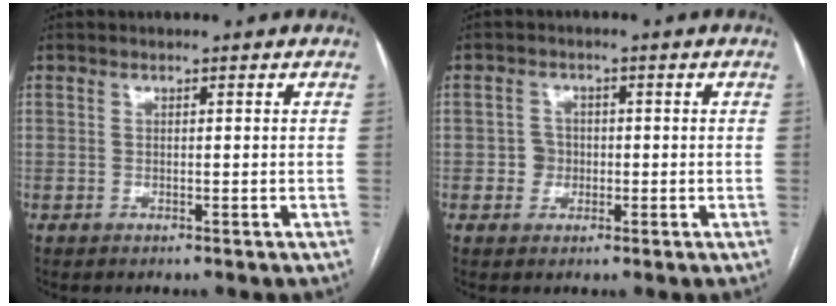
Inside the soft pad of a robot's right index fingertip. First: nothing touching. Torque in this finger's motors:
{"motor_torque": [0.25, 0.05, -0.01, 0.00]}